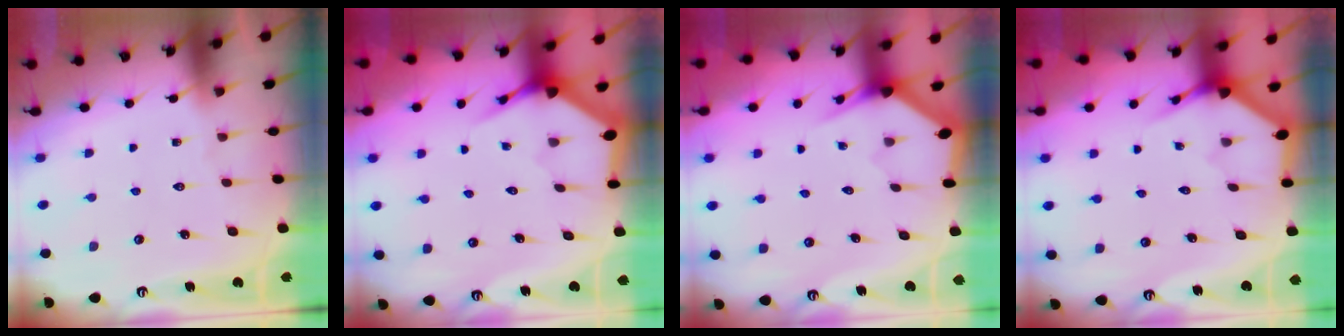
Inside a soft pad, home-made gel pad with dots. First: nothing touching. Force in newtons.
{"total": 3.7, "press": 3.7, "slide": 0.5}
{"total": 3.2, "press": 3.2, "slide": 0.1}
{"total": 3.6, "press": 3.6, "slide": 0.2}